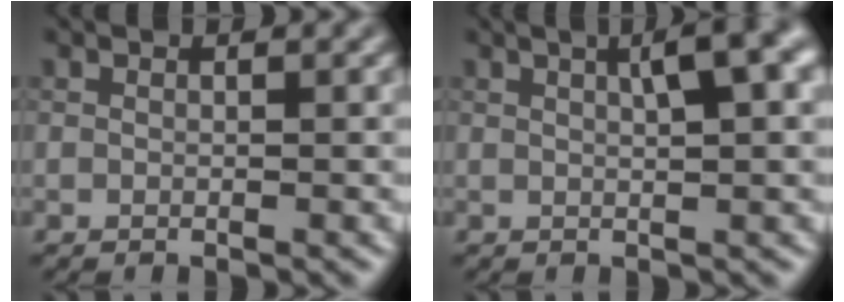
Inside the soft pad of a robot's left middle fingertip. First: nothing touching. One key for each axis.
{"total": 4.7, "fx": 1.7, "fy": 0.9, "fz": 4.3, "tx": -0.059, "ty": 0.011, "tz": 0.023}